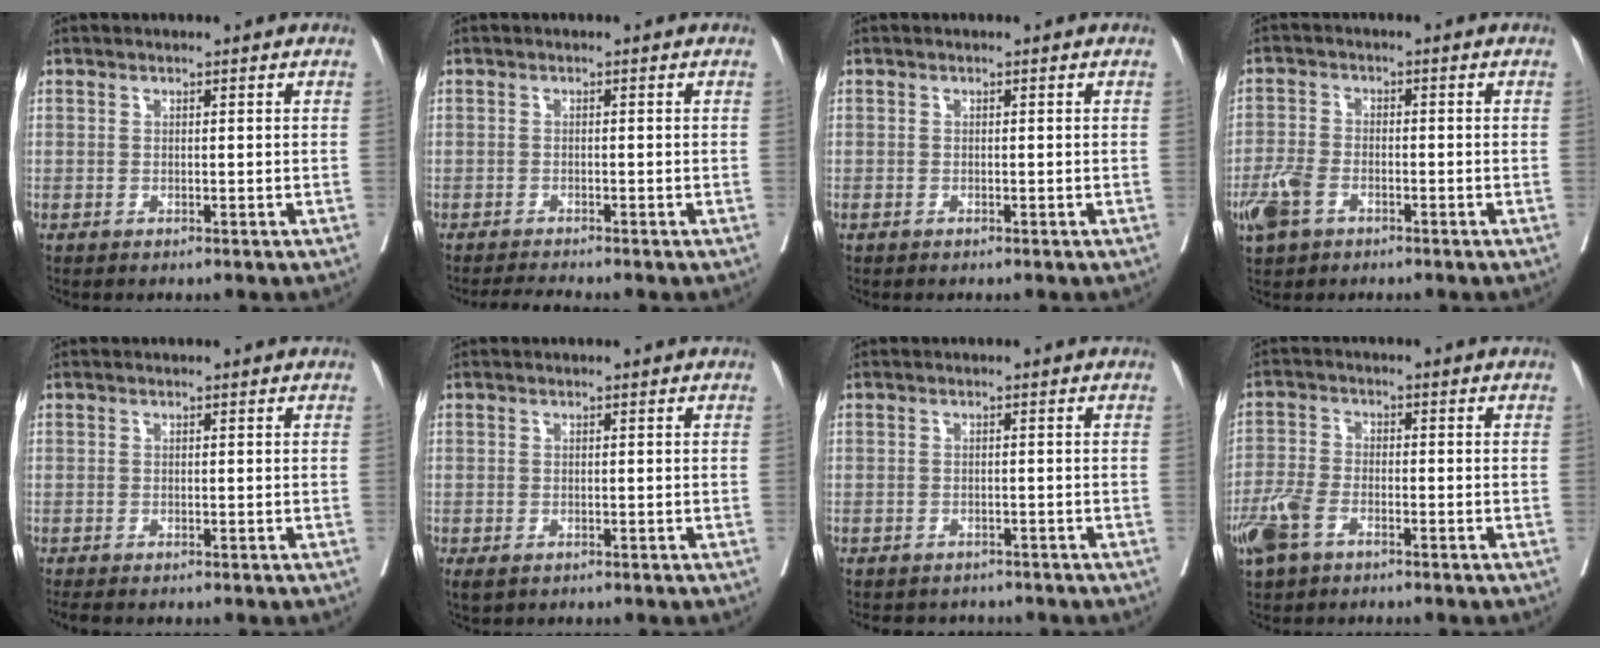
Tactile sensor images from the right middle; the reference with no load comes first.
{"total": 2.3, "force": [-2.1, -0.8, 0.3], "torque": [-0.011, -0.014, -0.038]}
{"total": 0.0}
{"total": 5.2, "force": [-2.9, 3.0, 3.3], "torque": [-0.082, -0.002, -0.055]}
{"total": 1.2, "force": [-1.1, 0.2, 0.5], "torque": [-0.012, -0.005, -0.019]}
{"total": 1.6, "force": [-0.9, 0.9, 1.0], "torque": [-0.019, -0.004, -0.008]}
{"total": 4.8, "force": [-4.3, 2.0, 0.5], "torque": [-0.006, 0.000, -0.052]}
{"total": 6.0, "force": [-3.4, 2.9, 3.9], "torque": [-0.099, -0.005, -0.068]}